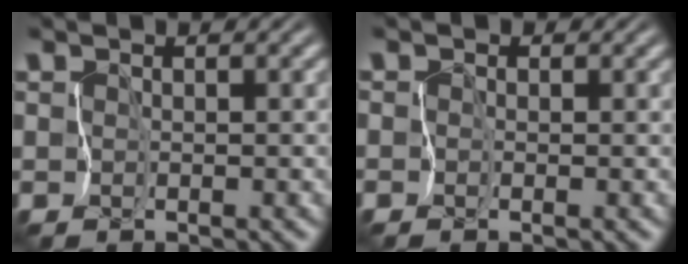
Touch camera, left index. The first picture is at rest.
{"total": 1.0, "force": [0.0, 1.0, 0.3], "torque": [0.007, 0.015, -0.008]}